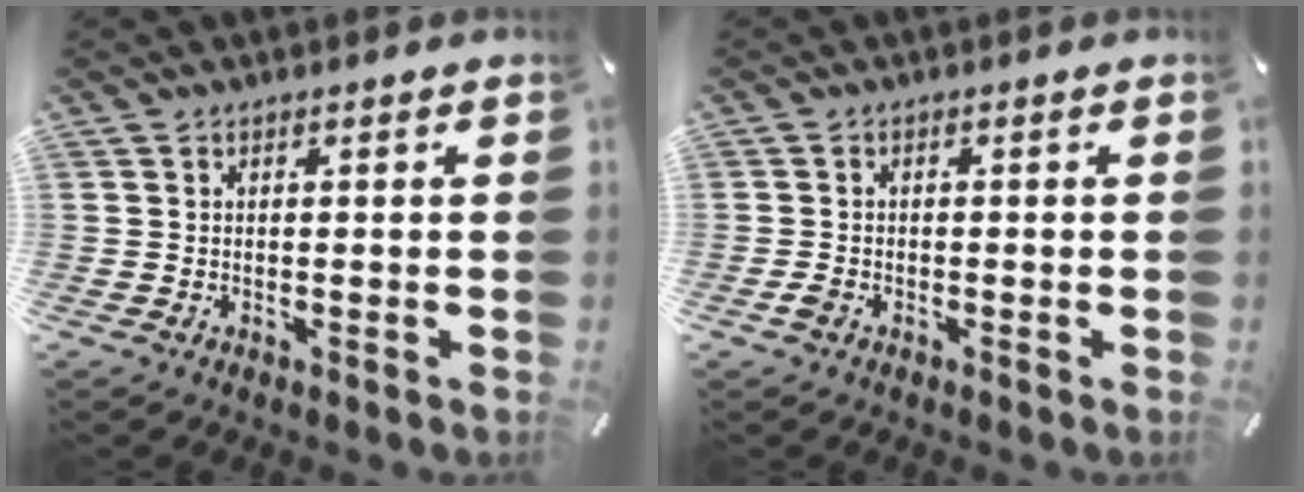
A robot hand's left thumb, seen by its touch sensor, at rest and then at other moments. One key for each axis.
{"total": 1.4, "fx": -0.7, "fy": 0.9, "fz": 0.8, "tx": -0.020, "ty": 0.001, "tz": -0.017}